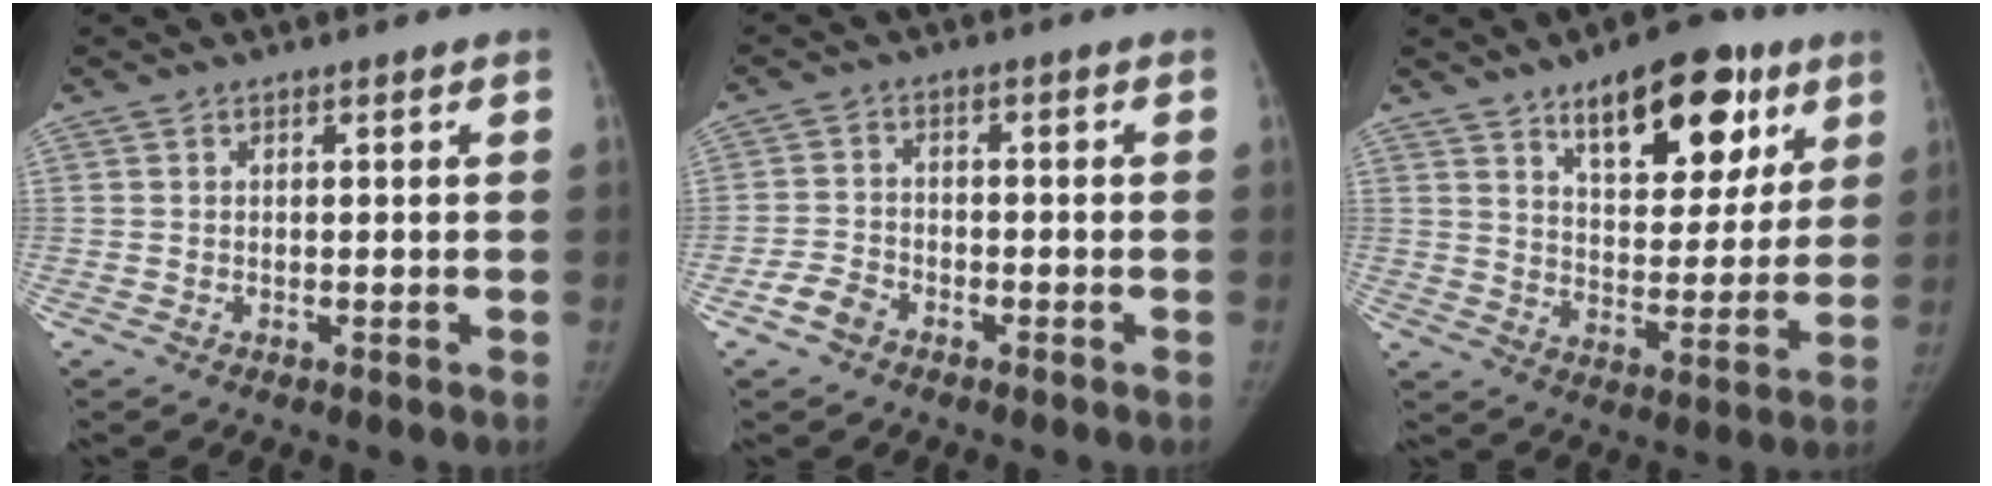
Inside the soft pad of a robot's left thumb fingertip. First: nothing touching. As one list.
[{"total": 4.0, "force": [-2.6, 2.6, 1.6], "torque": [-0.027, 0.018, -0.051]}, {"total": 17.7, "force": [9.9, 8.4, 12.1], "torque": [-0.118, -0.043, 0.149]}]